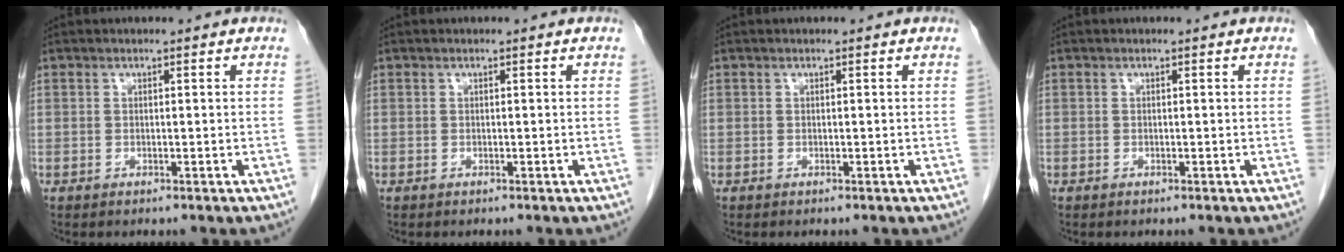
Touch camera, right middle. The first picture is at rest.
{"total": 0.0}
{"total": 0.0}
{"total": 0.0}